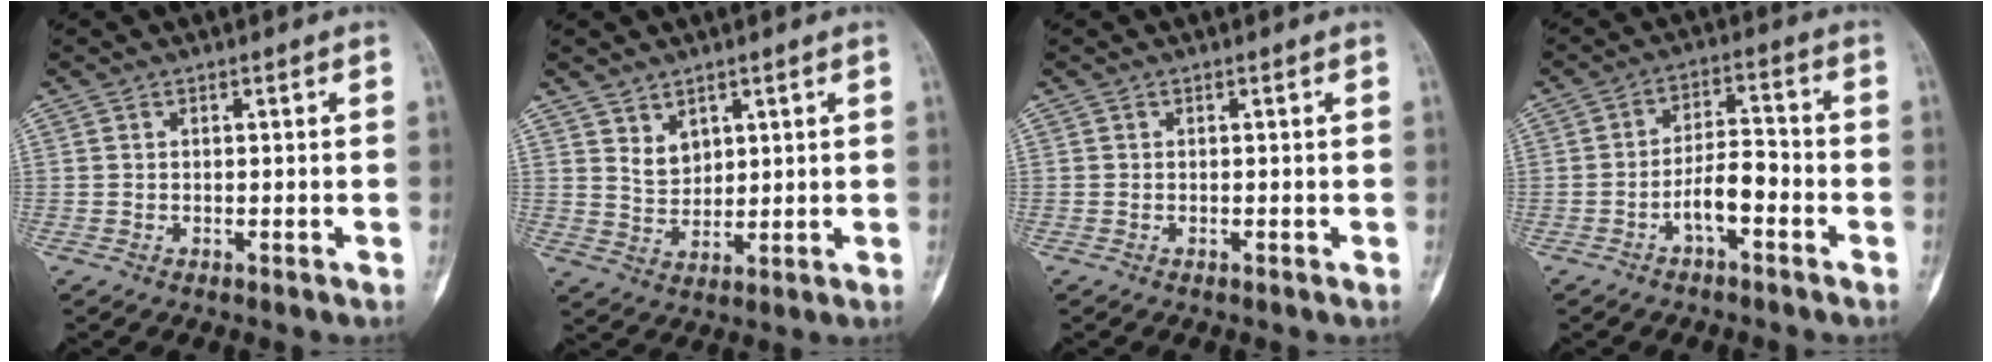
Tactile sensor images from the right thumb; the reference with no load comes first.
{"total": 4.4, "force": [2.4, 3.1, 2.0], "torque": [-0.019, -0.024, 0.055]}
{"total": 0.0}
{"total": 6.8, "force": [-2.9, 2.8, 5.5], "torque": [-0.090, 0.036, -0.052]}